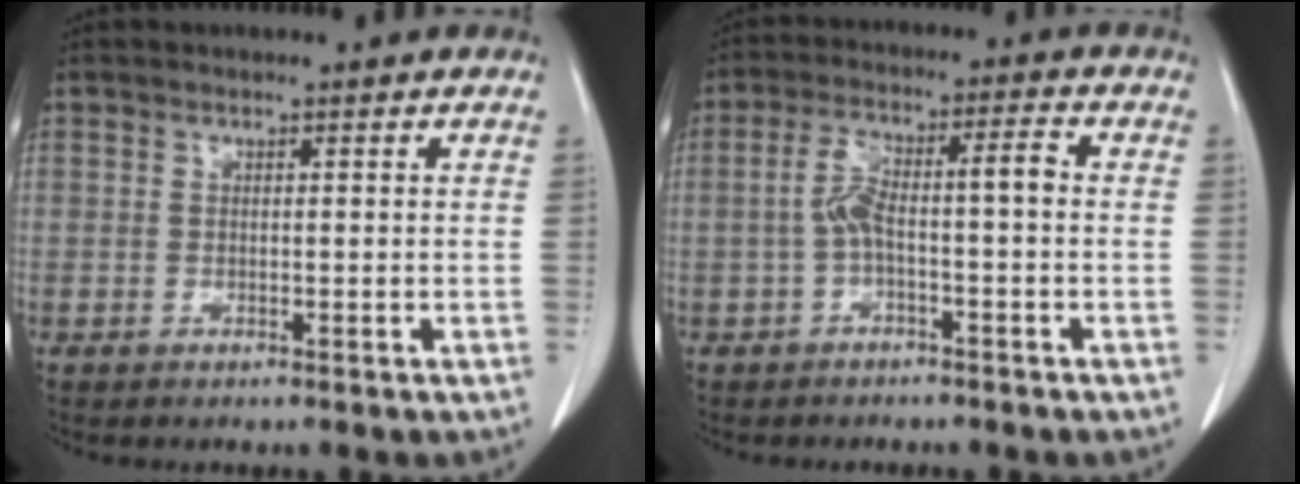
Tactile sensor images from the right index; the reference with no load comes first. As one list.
[{"total": 6.3, "force": [-0.8, 1.2, 6.1], "torque": [-0.117, 0.036, -0.013]}]